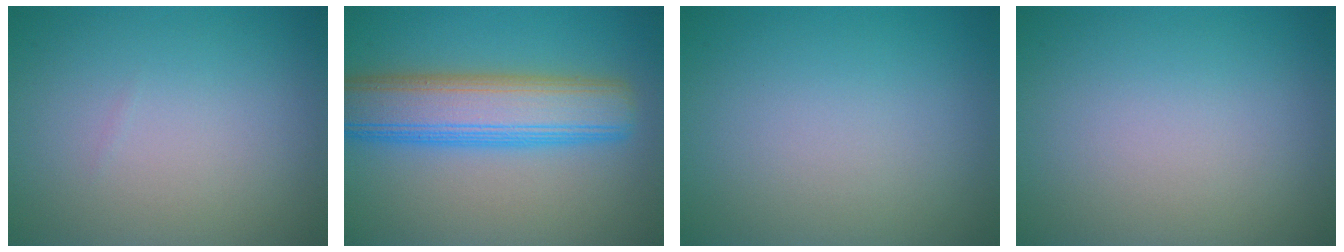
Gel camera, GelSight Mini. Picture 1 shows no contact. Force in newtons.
{"total": 8.2, "press": 8.2, "slide": 0.2}
{"total": 0.0}
{"total": 0.0}